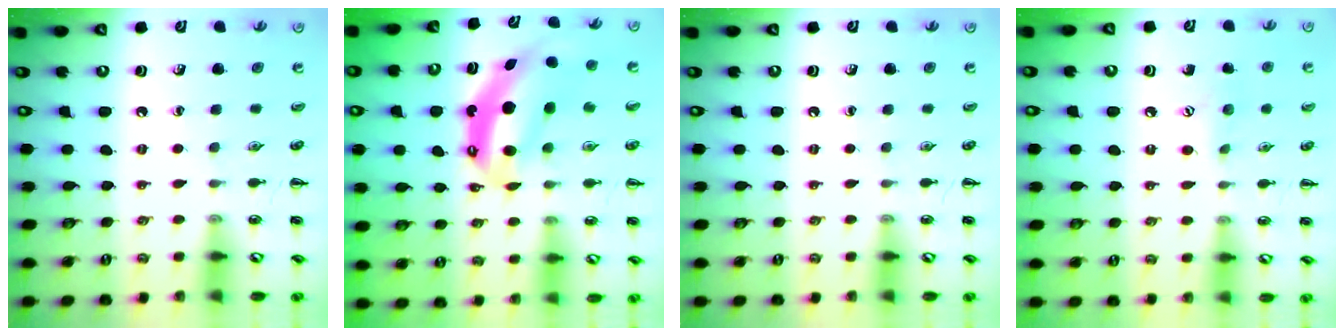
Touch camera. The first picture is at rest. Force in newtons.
{"total": 8.2, "press": 8.0, "slide": 1.9}
{"total": 0.0}
{"total": 7.1, "press": 6.9, "slide": 1.7}